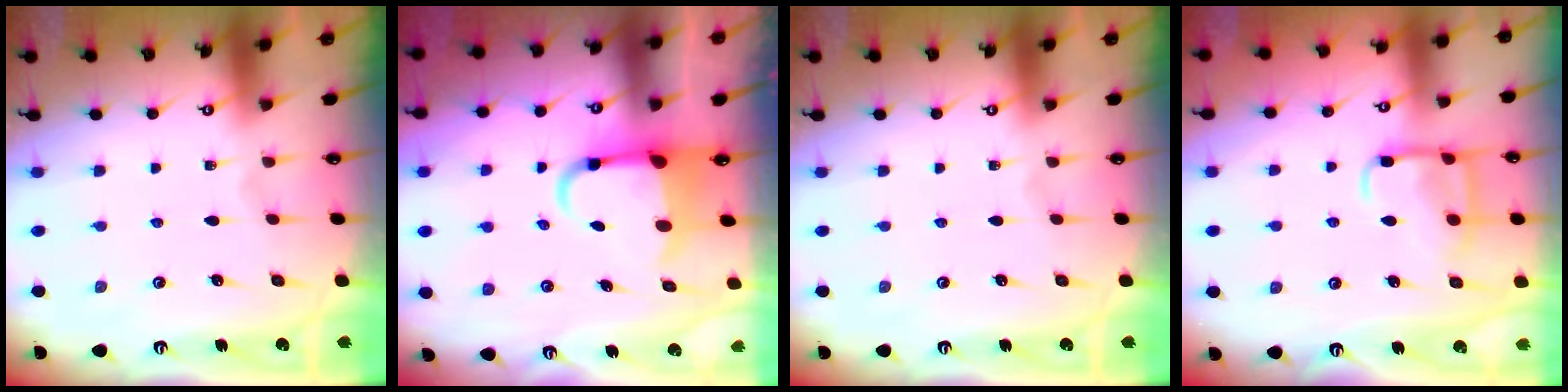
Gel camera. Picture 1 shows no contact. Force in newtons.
{"total": 5.4, "press": 5.3, "slide": 1.2}
{"total": 0.0}
{"total": 11.2, "press": 11.1, "slide": 1.2}